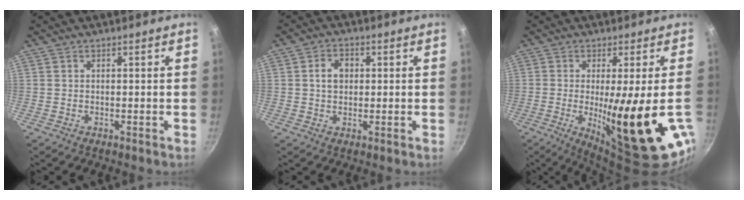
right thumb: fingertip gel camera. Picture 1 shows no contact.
{"total": 4.4, "force": [0.6, 3.4, 2.7], "torque": [-0.027, 0.007, 0.006]}
{"total": 20.4, "force": [-3.9, 3.2, 19.8], "torque": [-0.280, -0.029, -0.041]}